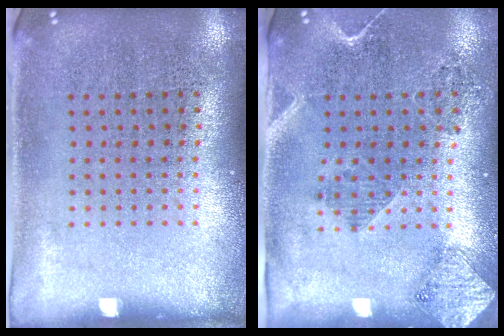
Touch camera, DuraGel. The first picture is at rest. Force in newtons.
{"total": 1.9, "press": 1.6, "slide": 0.9}